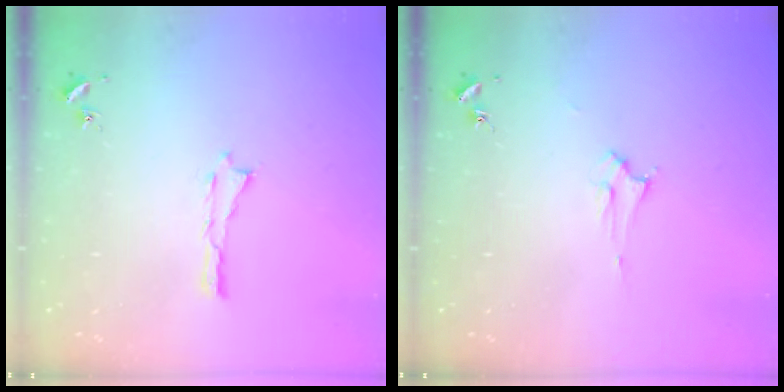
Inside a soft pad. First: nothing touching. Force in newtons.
{"total": 2.1, "press": 2.1, "slide": 0.2}